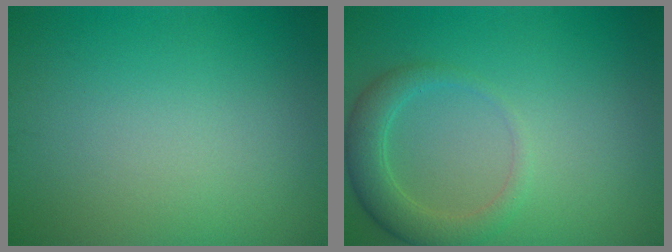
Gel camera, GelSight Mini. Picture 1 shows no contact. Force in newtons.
{"total": 2.4, "press": 2.4, "slide": 0.4}